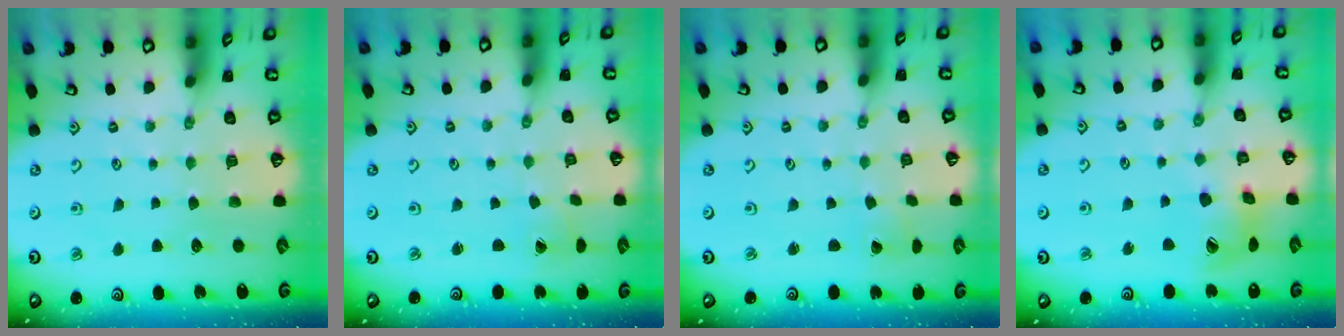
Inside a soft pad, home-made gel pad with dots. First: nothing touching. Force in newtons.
{"total": 1.5, "press": 1.5, "slide": 0.0}
{"total": 0.9, "press": 0.9, "slide": 0.1}
{"total": 12.2, "press": 12.1, "slide": 1.4}